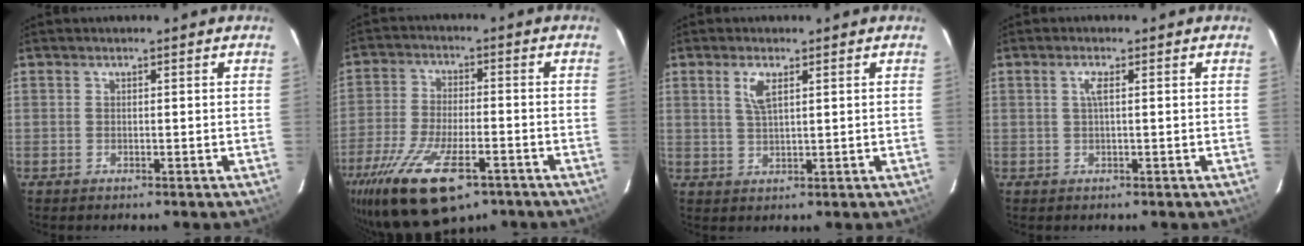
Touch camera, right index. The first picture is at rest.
{"total": 20.6, "force": [-12.4, 8.2, 14.2], "torque": [-0.298, -0.057, -0.207]}
{"total": 3.5, "force": [1.6, 1.1, 2.9], "torque": [-0.058, 0.000, 0.032]}
{"total": 1.6, "force": [0.3, 0.0, 1.6], "torque": [-0.032, 0.002, 0.004]}